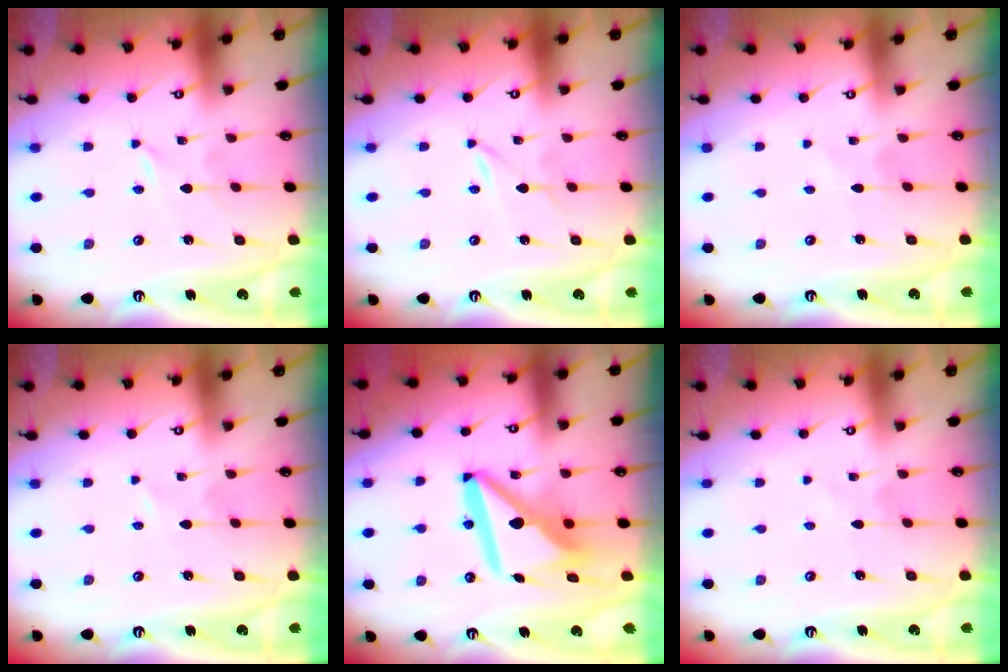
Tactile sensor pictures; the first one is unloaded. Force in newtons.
{"total": 0.0}
{"total": 2.6, "press": 2.6, "slide": 0.3}
{"total": 0.0}
{"total": 14.3, "press": 14.2, "slide": 1.5}
{"total": 1.5, "press": 1.5, "slide": 0.2}